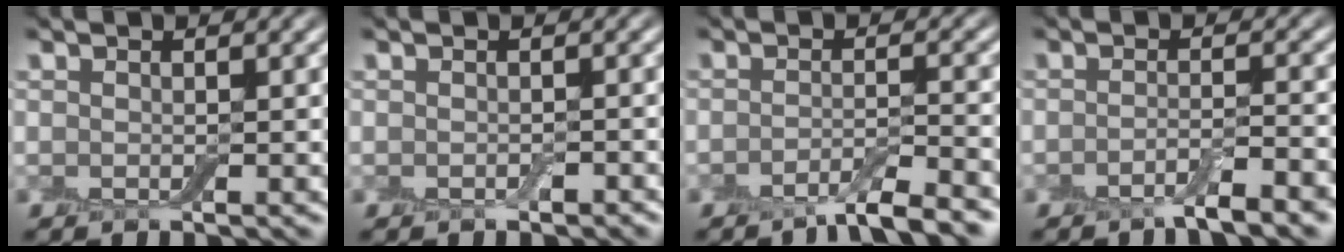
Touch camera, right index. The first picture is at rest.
{"total": 0.6, "force": [-0.3, 0.3, 0.4], "torque": [-0.007, -0.001, -0.004]}
{"total": 3.7, "force": [-2.6, 0.6, 2.5], "torque": [-0.032, 0.005, -0.054]}
{"total": 3.2, "force": [-1.9, 0.6, 2.5], "torque": [-0.036, 0.003, -0.044]}